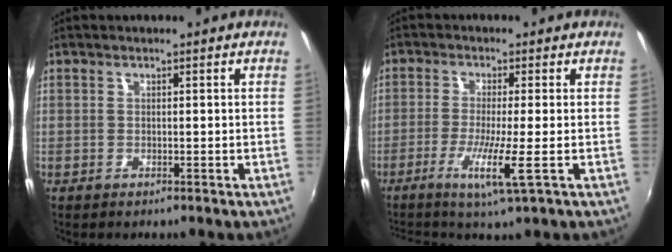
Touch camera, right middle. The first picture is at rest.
{"total": 5.9, "force": [-2.4, -1.1, 5.2], "torque": [-0.118, -0.013, -0.049]}